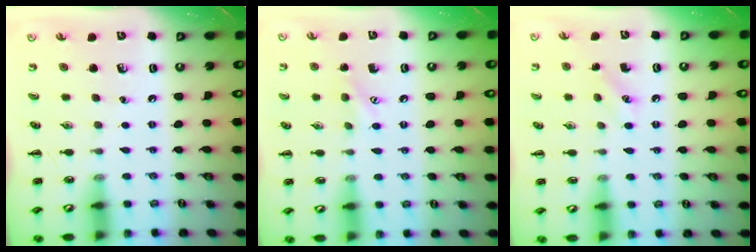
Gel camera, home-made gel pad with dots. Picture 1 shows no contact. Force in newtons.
{"total": 7.5, "press": 7.3, "slide": 1.5}
{"total": 6.7, "press": 6.5, "slide": 1.7}